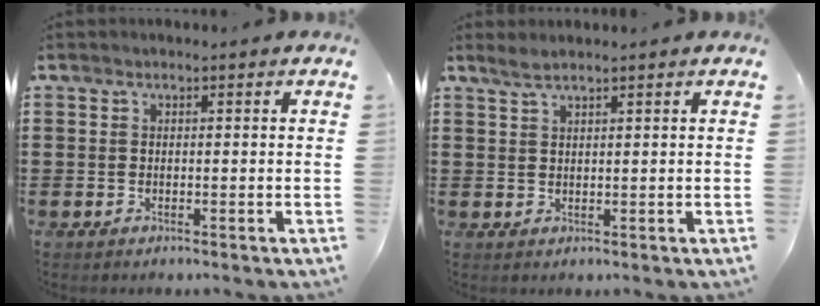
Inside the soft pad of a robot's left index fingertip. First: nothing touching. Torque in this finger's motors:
{"motor_torque": [0.03, 0.02, 0.00, 0.02]}